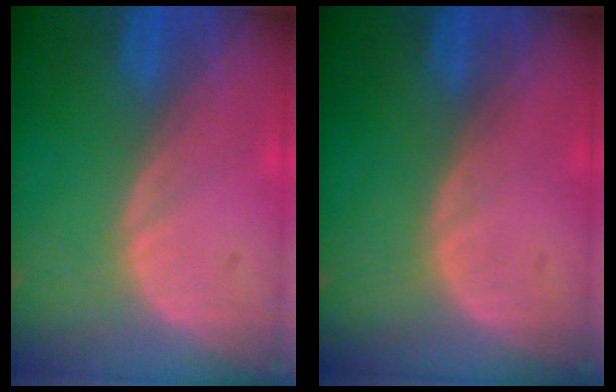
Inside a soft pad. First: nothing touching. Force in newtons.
{"total": 0.0}